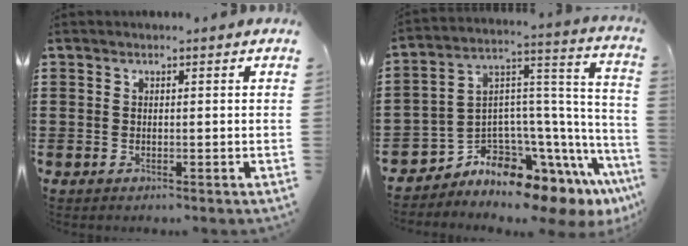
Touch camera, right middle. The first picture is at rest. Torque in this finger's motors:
{"motor_torque": [2.03, -0.11, 0.37, 0.15]}